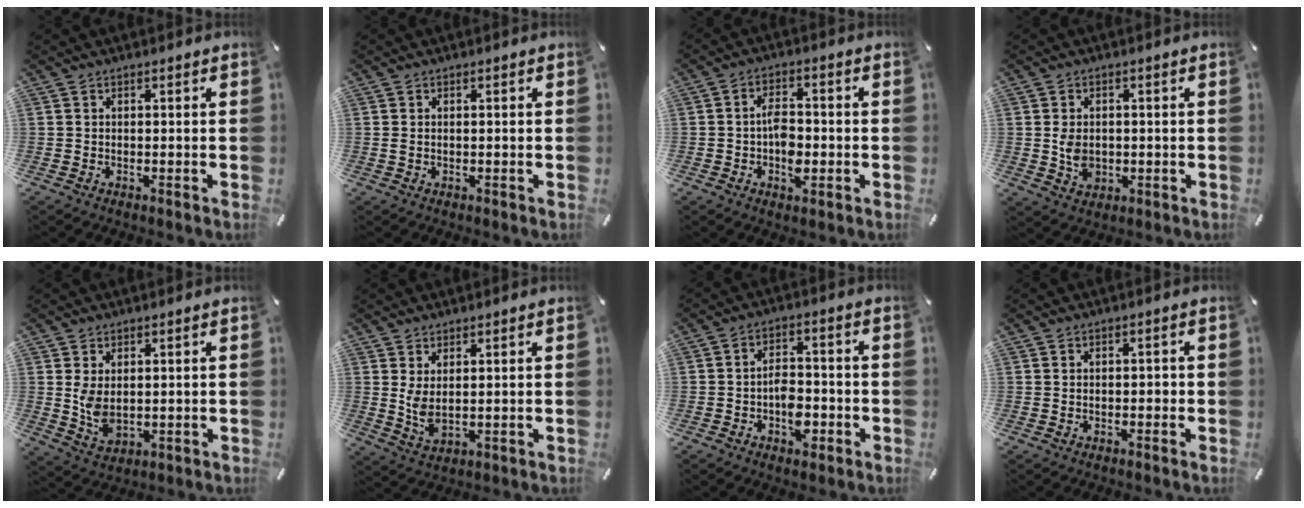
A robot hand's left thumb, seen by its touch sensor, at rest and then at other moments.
{"total": 1.0, "force": [0.0, 0.4, 0.9], "torque": [-0.017, 0.002, -0.001]}
{"total": 6.4, "force": [-1.5, 3.9, 4.8], "torque": [-0.087, 0.005, -0.027]}
{"total": 5.5, "force": [-0.4, 4.3, 3.5], "torque": [-0.068, -0.005, -0.012]}
{"total": 5.4, "force": [1.2, 3.4, 4.0], "torque": [-0.092, -0.006, 0.018]}
{"total": 4.6, "force": [1.6, 2.0, 3.9], "torque": [-0.098, -0.014, 0.027]}
{"total": 6.4, "force": [-2.7, 4.2, 4.1], "torque": [-0.062, 0.012, -0.046]}
{"total": 1.0, "force": [-0.3, 0.6, 0.8], "torque": [-0.016, 0.003, -0.007]}